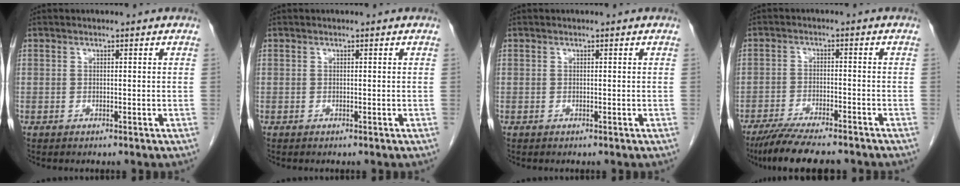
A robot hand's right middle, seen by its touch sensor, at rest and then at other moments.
{"total": 0.0}
{"total": 0.0}
{"total": 10.9, "force": [-9.3, 1.6, 5.6], "torque": [-0.088, -0.022, -0.145]}